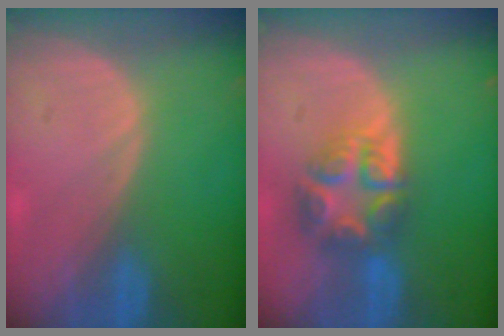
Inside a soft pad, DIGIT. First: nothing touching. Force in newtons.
{"total": 7.9, "press": 6.8, "slide": 4.1}